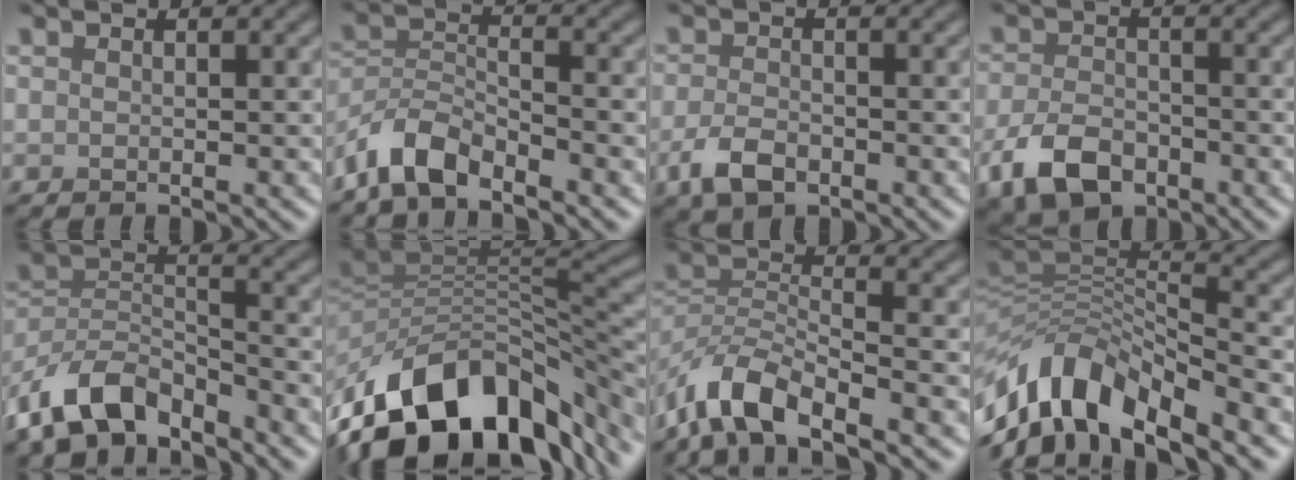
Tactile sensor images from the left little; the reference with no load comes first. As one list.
[{"total": 4.8, "force": [-3.9, 1.5, 2.2], "torque": [-0.040, 0.001, -0.088]}, {"total": 3.2, "force": [-1.7, 1.7, 2.0], "torque": [-0.044, -0.003, -0.039]}, {"total": 5.4, "force": [-3.0, 3.2, 3.2], "torque": [-0.067, -0.007, -0.063]}, {"total": 7.6, "force": [-5.9, 3.0, 3.7], "torque": [-0.063, -0.004, -0.120]}, {"total": 14.3, "force": [-7.5, 8.1, 9.1], "torque": [-0.172, 0.011, -0.129]}, {"total": 7.3, "force": [-5.3, 2.4, 4.3], "torque": [-0.077, 0.000, -0.114]}, {"total": 10.0, "force": [-5.8, 4.6, 6.7], "torque": [-0.114, 0.011, -0.118]}]